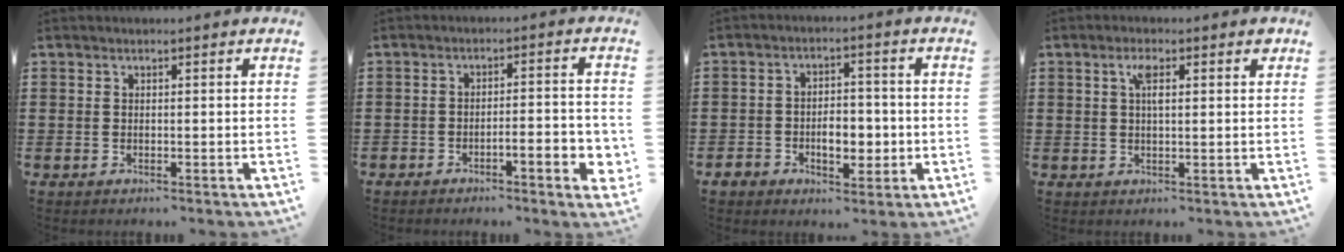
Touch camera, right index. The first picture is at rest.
{"total": 4.7, "force": [-2.5, 0.8, 3.9], "torque": [-0.062, -0.003, -0.041]}
{"total": 6.4, "force": [-1.8, 4.1, 4.5], "torque": [-0.076, 0.009, -0.033]}
{"total": 3.3, "force": [1.2, 0.9, 2.9], "torque": [-0.045, 0.001, 0.014]}